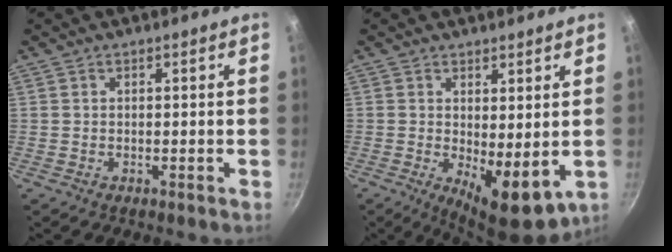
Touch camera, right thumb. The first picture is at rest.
{"total": 8.6, "force": [0.0, 3.3, 7.9], "torque": [-0.098, -0.017, 0.012]}